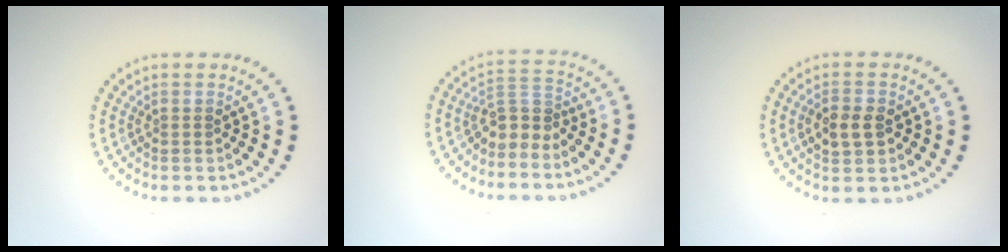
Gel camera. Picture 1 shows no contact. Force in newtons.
{"total": 2.6, "press": 1.8, "slide": 1.8}
{"total": 2.6, "press": 2.6, "slide": 0.0}